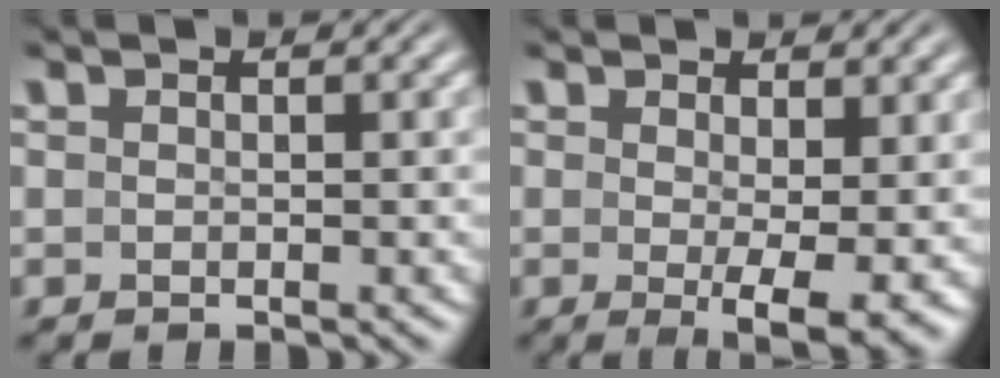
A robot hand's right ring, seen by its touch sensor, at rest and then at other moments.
{"total": 4.6, "force": [-1.5, 0.6, 4.3], "torque": [-0.063, -0.031, -0.007]}